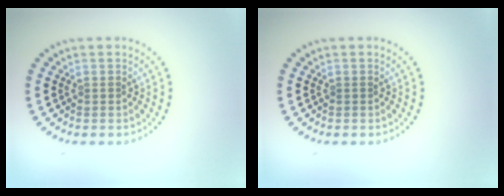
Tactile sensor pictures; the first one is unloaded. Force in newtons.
{"total": 0.0}